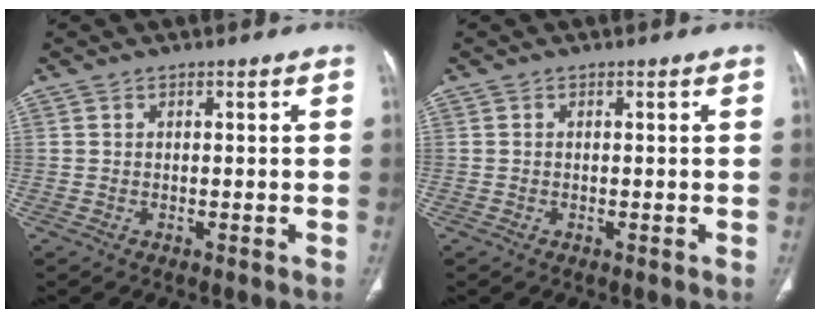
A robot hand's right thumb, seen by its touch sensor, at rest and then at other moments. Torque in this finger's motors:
{"motor_torque": [-0.07, -0.24, -0.35, 0.24, -0.03]}